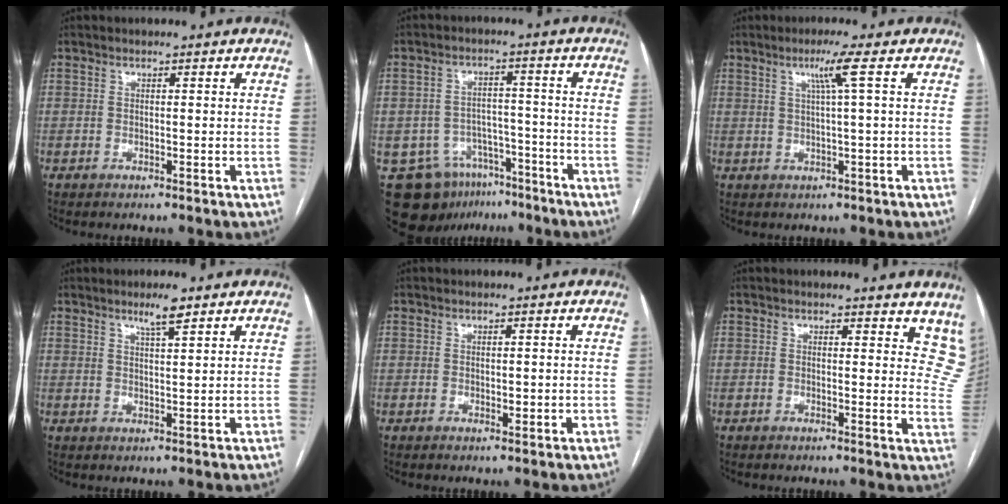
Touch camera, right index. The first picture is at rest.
{"total": 11.5, "force": [-7.6, 8.0, 3.4], "torque": [-0.047, 0.029, -0.111]}
{"total": 3.8, "force": [1.4, -1.1, 3.4], "torque": [-0.067, 0.001, 0.028]}
{"total": 3.6, "force": [2.5, 0.2, 2.5], "torque": [-0.047, -0.003, 0.044]}
{"total": 1.4, "force": [-0.1, 0.8, 1.1], "torque": [-0.011, -0.001, 0.000]}
{"total": 9.5, "force": [8.2, 3.8, 2.8], "torque": [0.013, -0.028, 0.062]}